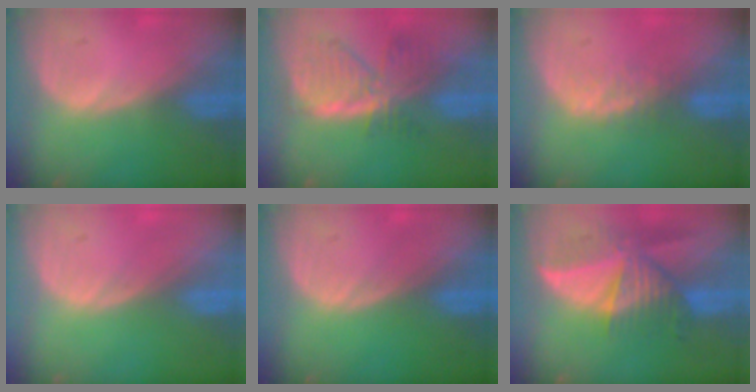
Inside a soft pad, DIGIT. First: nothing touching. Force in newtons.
{"total": 8.0, "press": 7.1, "slide": 3.9}
{"total": 2.3, "press": 2.3, "slide": 0.5}
{"total": 0.0}
{"total": 0.0}
{"total": 9.3, "press": 8.4, "slide": 4.0}